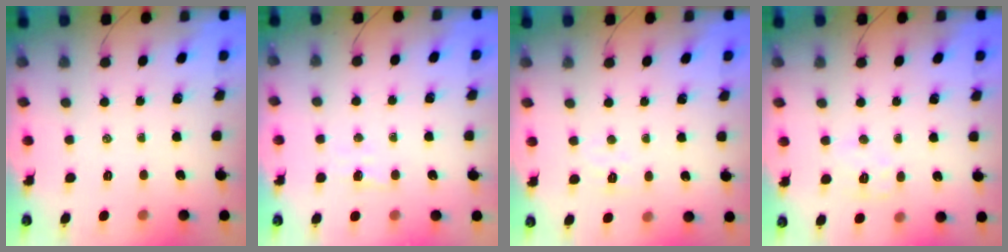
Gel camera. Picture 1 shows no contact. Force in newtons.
{"total": 3.6, "press": 3.4, "slide": 1.1}
{"total": 3.3, "press": 3.2, "slide": 0.9}
{"total": 6.2, "press": 6.2, "slide": 0.6}